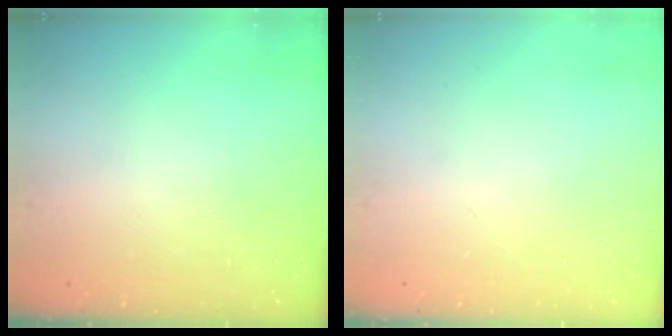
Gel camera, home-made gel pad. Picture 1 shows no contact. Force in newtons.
{"total": 0.0}